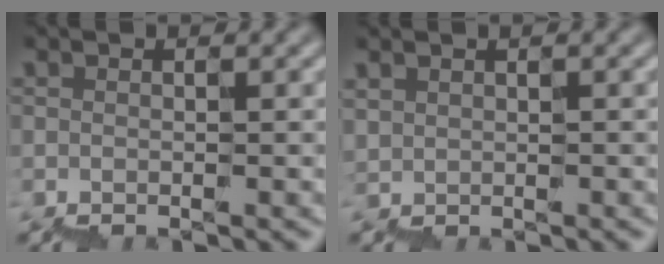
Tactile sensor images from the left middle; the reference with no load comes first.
{"total": 0.8, "force": [0.4, -0.3, -0.6], "torque": [0.001, -0.004, 0.015]}